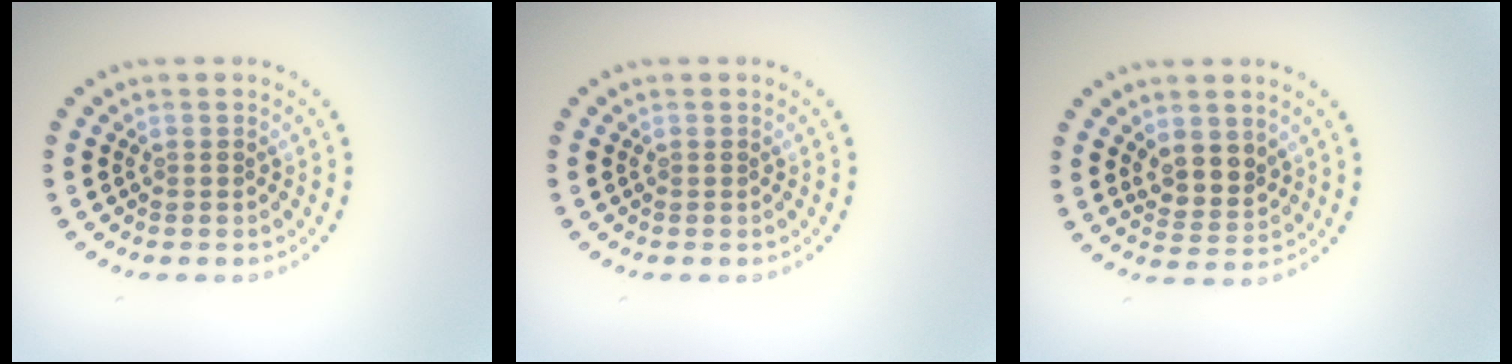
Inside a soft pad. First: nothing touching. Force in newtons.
{"total": 0.0}
{"total": 3.0, "press": 2.6, "slide": 1.4}